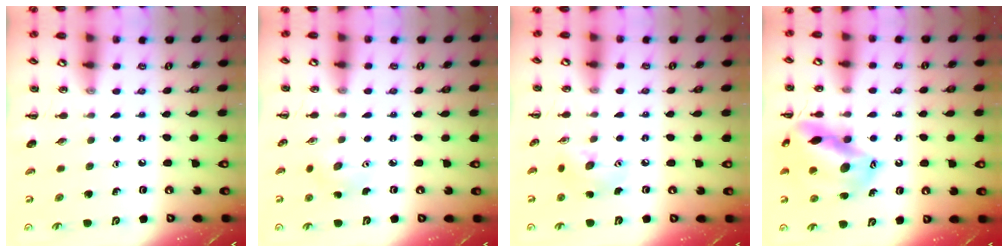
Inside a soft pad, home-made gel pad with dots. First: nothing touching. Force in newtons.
{"total": 4.3, "press": 4.2, "slide": 1.1}
{"total": 8.3, "press": 8.3, "slide": 0.7}
{"total": 17.3, "press": 17.1, "slide": 2.6}